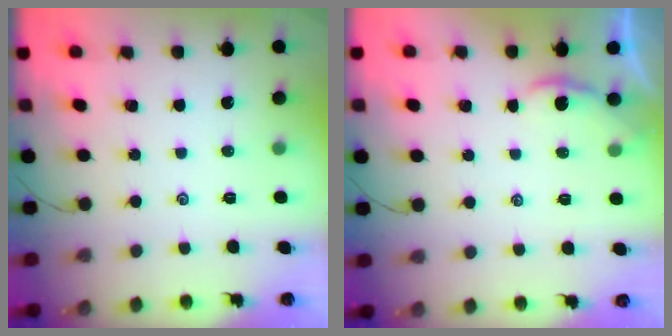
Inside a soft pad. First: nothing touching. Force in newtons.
{"total": 0.9, "press": 0.9, "slide": 0.1}